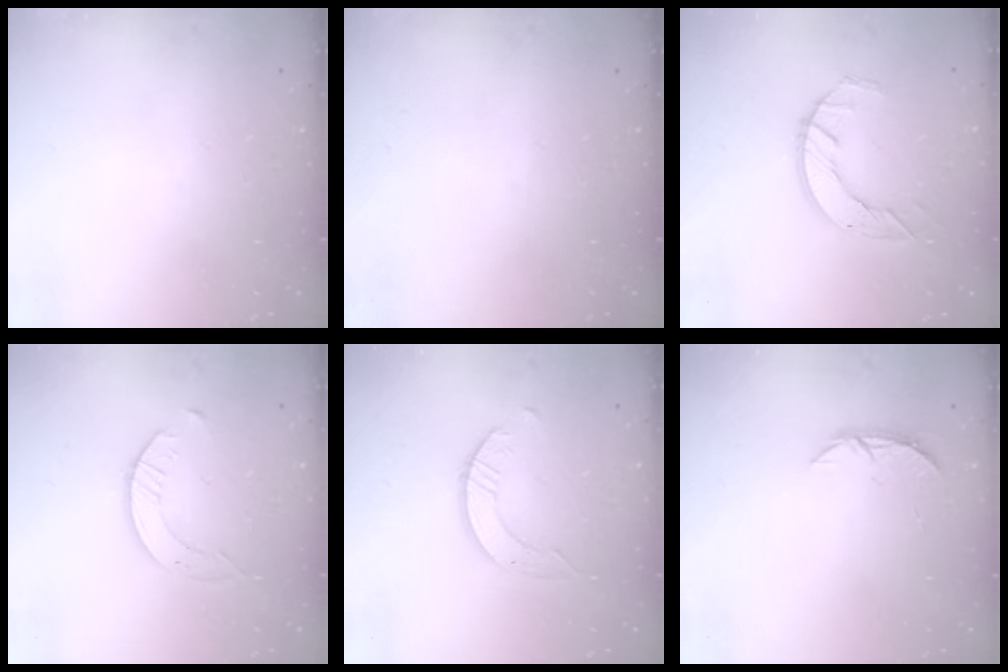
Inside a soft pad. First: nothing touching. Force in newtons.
{"total": 0.0}
{"total": 5.8, "press": 5.8, "slide": 0.4}
{"total": 3.5, "press": 3.5, "slide": 0.5}
{"total": 3.1, "press": 3.1, "slide": 0.3}
{"total": 5.7, "press": 5.6, "slide": 0.4}